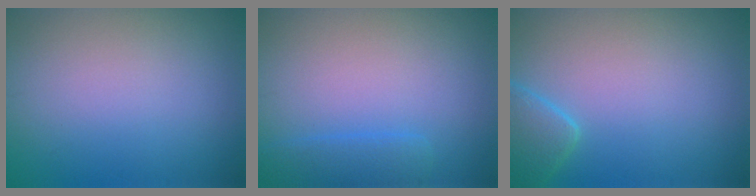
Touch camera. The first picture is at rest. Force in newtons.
{"total": 2.2, "press": 2.2, "slide": 0.1}
{"total": 2.4, "press": 2.4, "slide": 0.3}